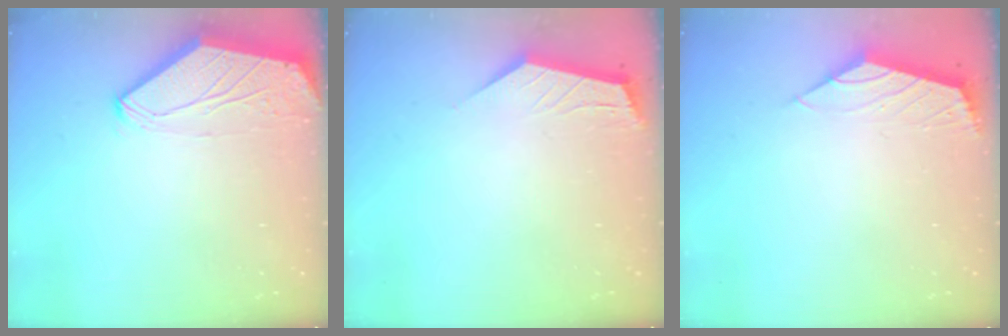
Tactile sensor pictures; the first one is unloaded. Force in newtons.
{"total": 2.0, "press": 2.0, "slide": 0.3}
{"total": 2.3, "press": 2.2, "slide": 0.6}